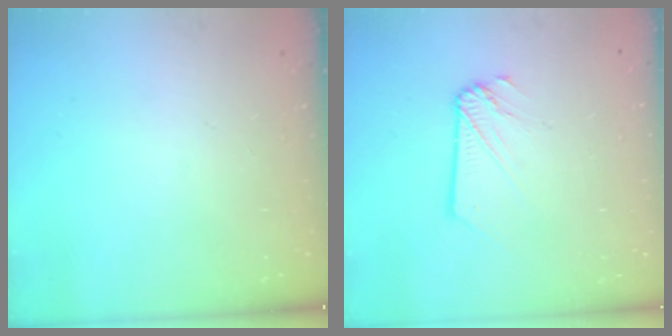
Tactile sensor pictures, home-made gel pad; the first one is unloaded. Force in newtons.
{"total": 2.6, "press": 2.6, "slide": 0.3}